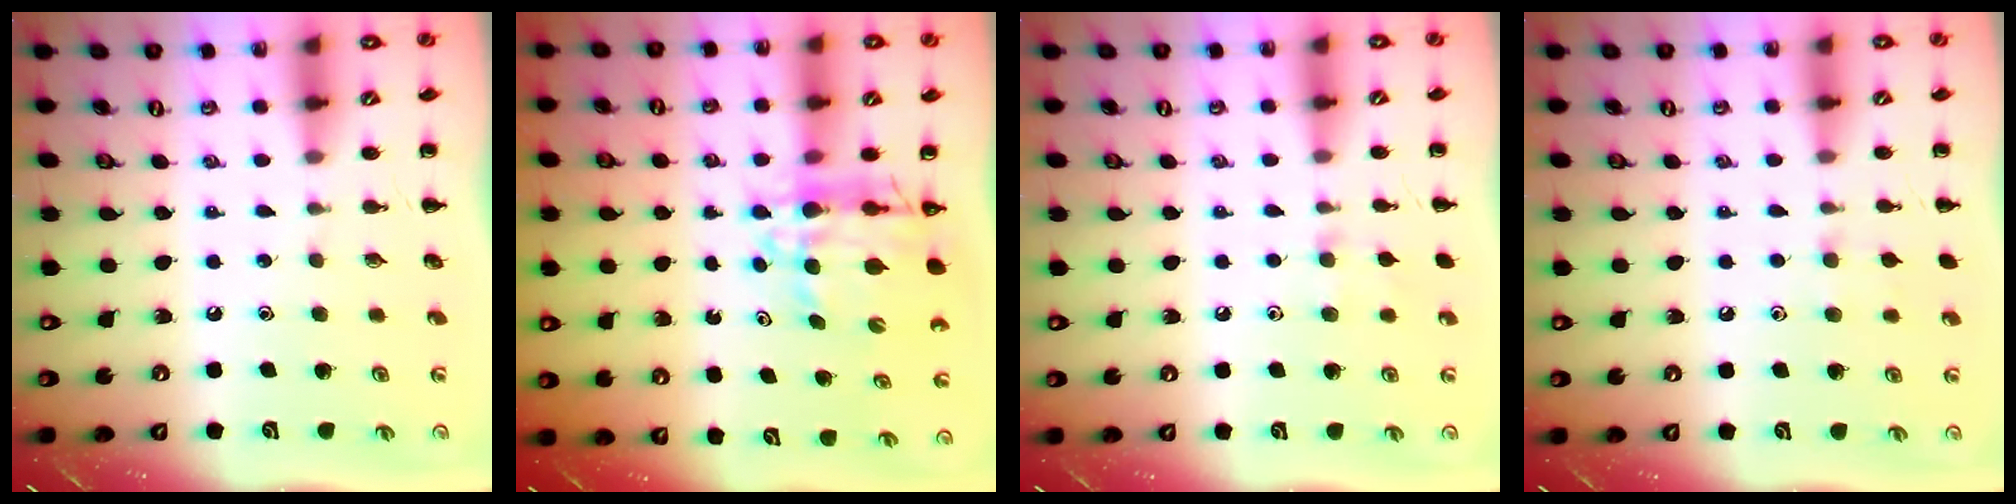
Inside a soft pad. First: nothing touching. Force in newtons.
{"total": 10.2, "press": 9.6, "slide": 3.5}
{"total": 5.7, "press": 5.4, "slide": 1.9}
{"total": 5.8, "press": 5.4, "slide": 2.2}